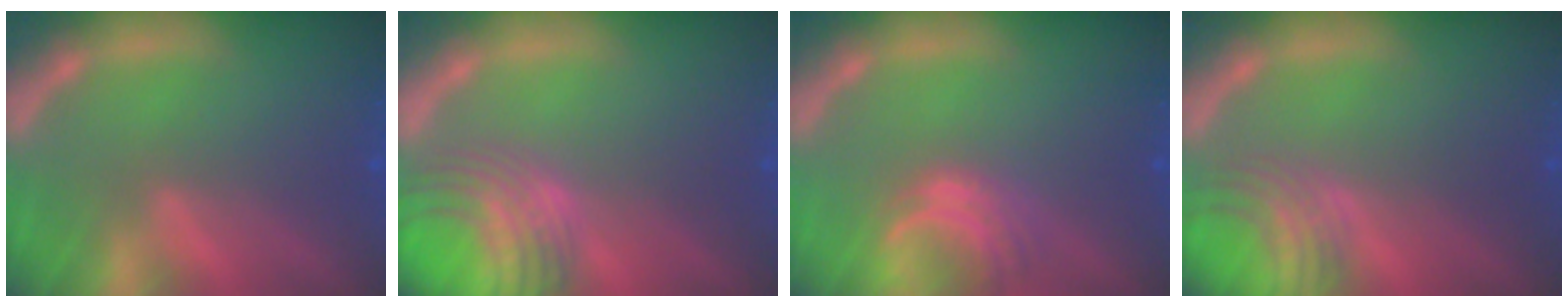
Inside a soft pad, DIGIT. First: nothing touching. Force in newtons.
{"total": 8.1}
{"total": 3.0}
{"total": 4.5}